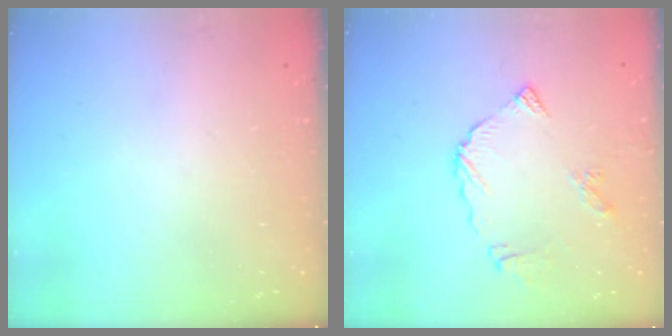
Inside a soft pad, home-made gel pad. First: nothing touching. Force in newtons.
{"total": 9.9, "press": 9.9, "slide": 1.3}